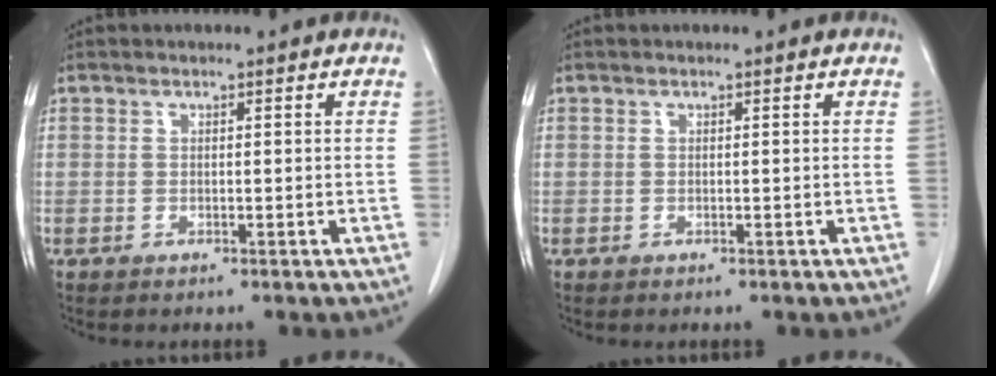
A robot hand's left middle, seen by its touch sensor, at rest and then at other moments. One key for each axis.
{"total": 0.0}